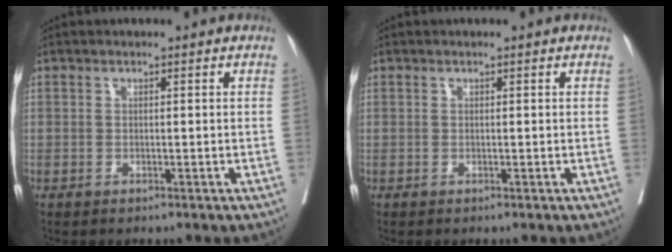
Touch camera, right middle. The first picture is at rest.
{"total": 0.0}